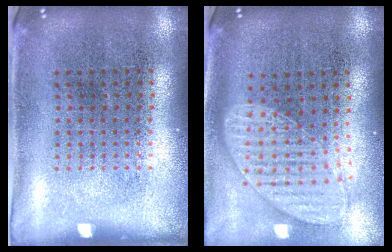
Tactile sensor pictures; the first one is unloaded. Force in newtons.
{"total": 1.5, "press": 1.3, "slide": 0.8}